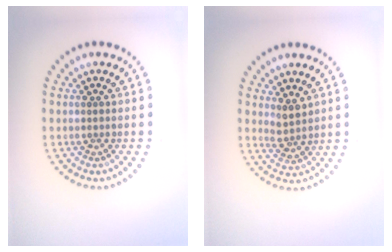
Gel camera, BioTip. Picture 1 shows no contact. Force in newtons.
{"total": 1.9, "press": 1.5, "slide": 1.1}